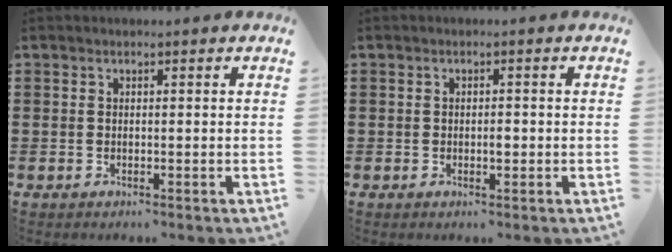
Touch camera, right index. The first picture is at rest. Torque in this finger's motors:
{"motor_torque": [-0.54, 0.79, 0.05, 0.02]}